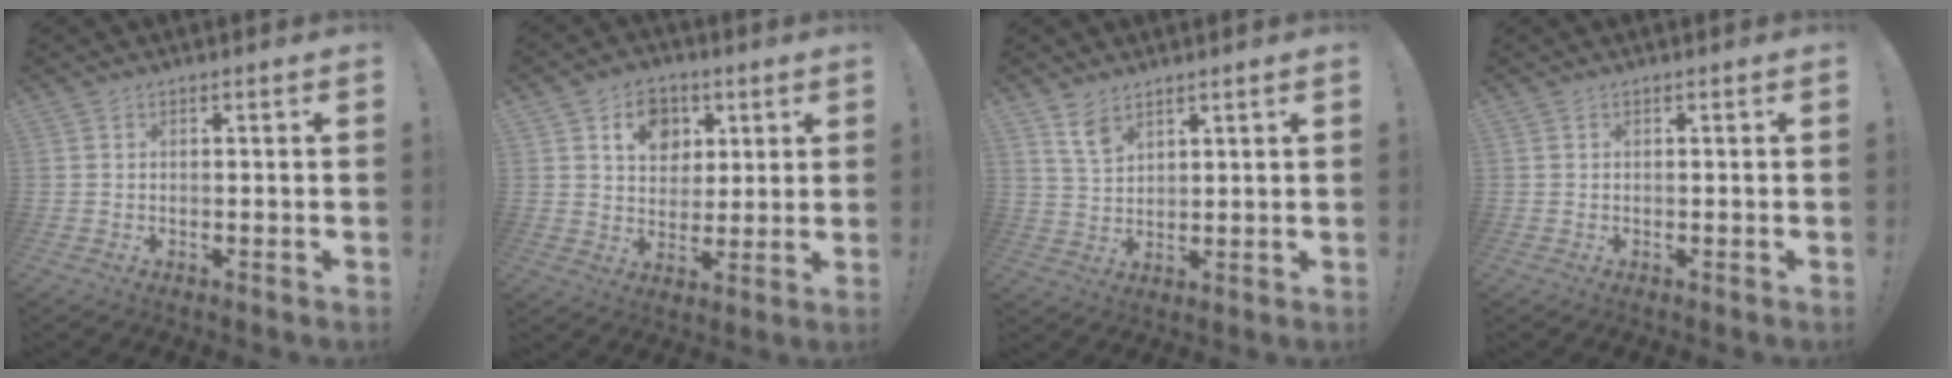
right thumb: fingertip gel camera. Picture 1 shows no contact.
{"total": 11.3, "force": [4.5, 9.2, 4.7], "torque": [-0.072, -0.013, 0.089]}
{"total": 6.5, "force": [4.5, 3.8, 2.8], "torque": [-0.045, -0.024, 0.085]}
{"total": 0.0}